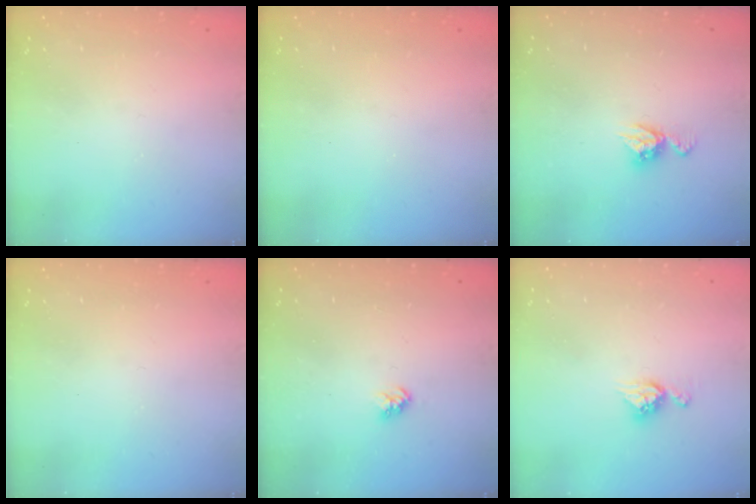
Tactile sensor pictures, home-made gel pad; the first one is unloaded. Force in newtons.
{"total": 0.0}
{"total": 6.4, "press": 6.4, "slide": 0.5}
{"total": 0.0}
{"total": 3.1, "press": 3.1, "slide": 0.4}
{"total": 7.7, "press": 7.6, "slide": 0.6}